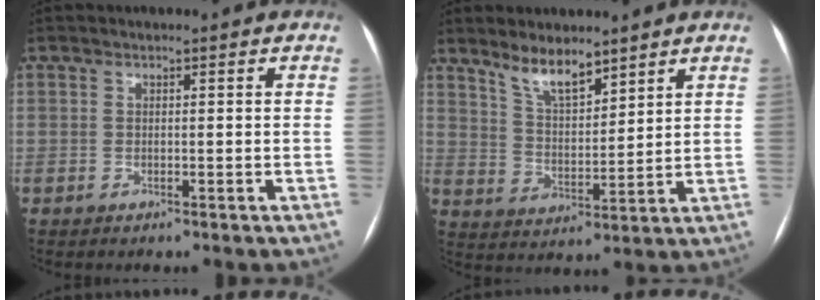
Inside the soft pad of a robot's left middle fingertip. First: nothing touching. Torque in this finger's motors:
{"motor_torque": [0.64, -0.66, 0.07, 0.02]}